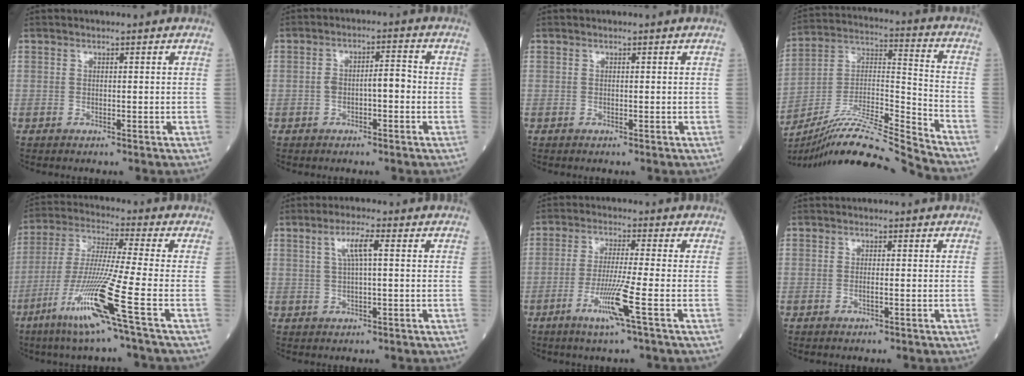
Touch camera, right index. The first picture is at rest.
{"total": 4.1, "force": [-0.8, 1.3, 3.8], "torque": [-0.068, 0.020, -0.012]}
{"total": 0.0}
{"total": 17.6, "force": [-16.2, -2.1, 6.8], "torque": [-0.130, 0.026, -0.291]}
{"total": 13.8, "force": [-6.6, -2.1, 12.0], "torque": [-0.242, -0.035, -0.131]}
{"total": 4.1, "force": [1.1, 0.3, 3.9], "torque": [-0.077, 0.009, 0.023]}
{"total": 7.3, "force": [-3.1, -1.3, 6.5], "torque": [-0.127, -0.021, -0.064]}
{"total": 0.8, "force": [-0.3, 0.0, 0.8], "torque": [-0.017, 0.000, -0.006]}